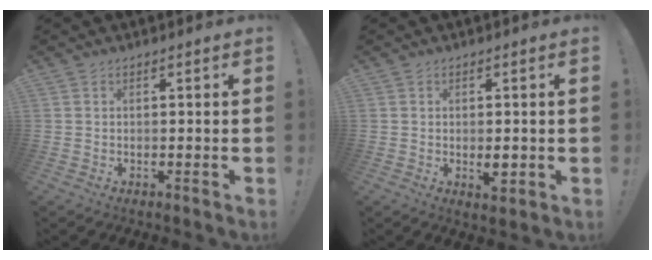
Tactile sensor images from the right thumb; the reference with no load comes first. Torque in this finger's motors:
{"motor_torque": [0.01, 0.12, 0.22, -0.29, 0.08]}